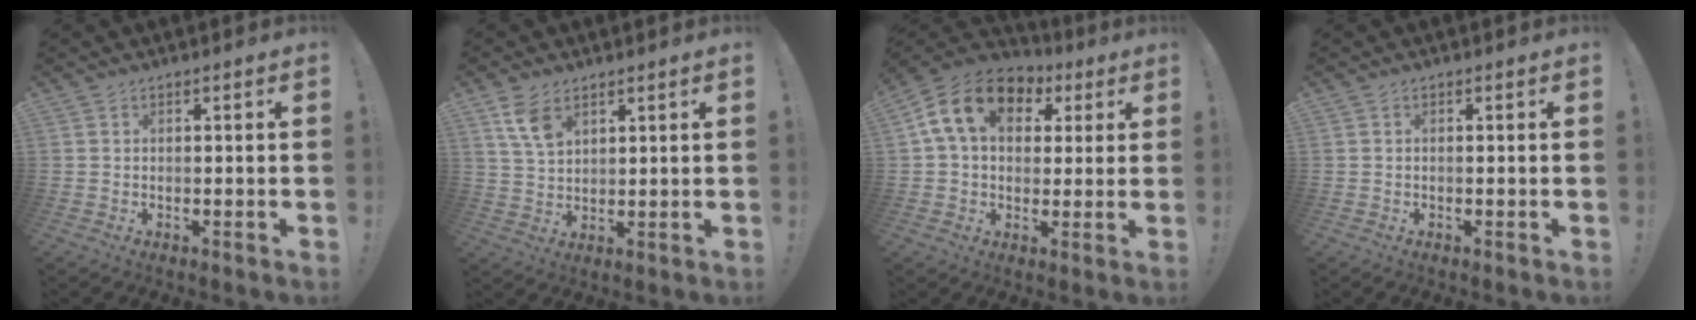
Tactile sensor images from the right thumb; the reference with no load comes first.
{"total": 7.0, "force": [4.0, 3.8, 4.2], "torque": [-0.084, -0.012, 0.078]}
{"total": 15.2, "force": [5.1, 10.7, 9.5], "torque": [-0.158, 0.005, 0.099]}
{"total": 0.0}